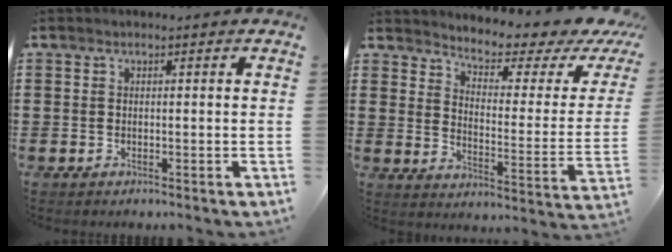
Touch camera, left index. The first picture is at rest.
{"total": 3.9, "force": [3.3, 0.5, 2.0], "torque": [-0.054, -0.032, 0.046]}